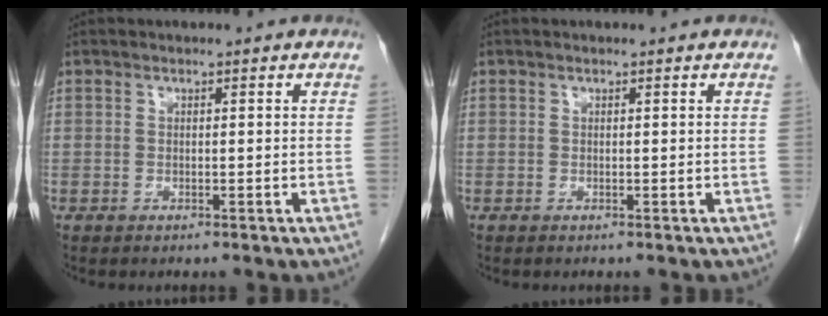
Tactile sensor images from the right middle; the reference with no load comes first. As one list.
[{"total": 0.0}]